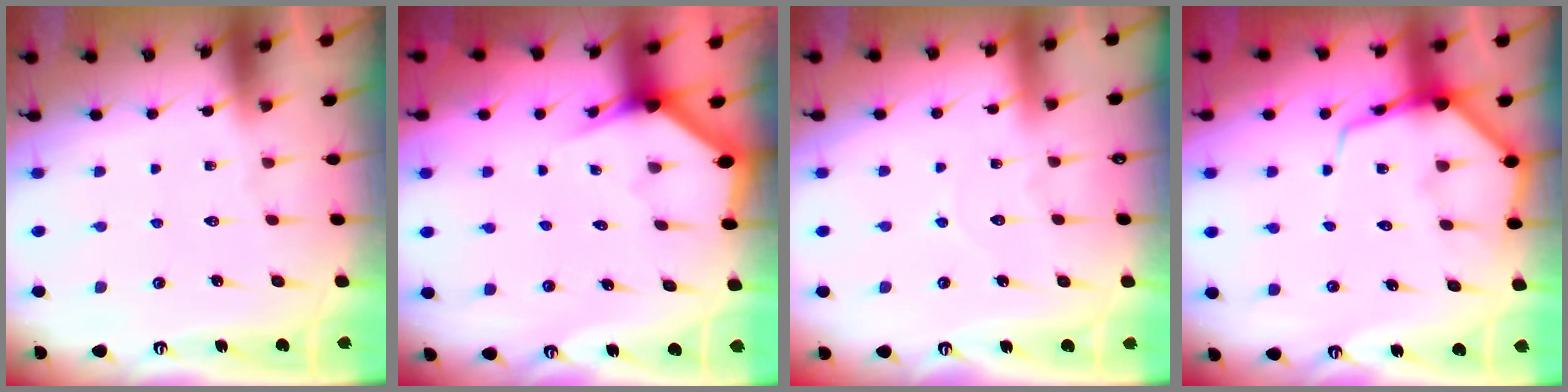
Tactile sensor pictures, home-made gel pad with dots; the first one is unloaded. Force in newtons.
{"total": 3.1, "press": 3.1, "slide": 0.1}
{"total": 3.0, "press": 3.0, "slide": 0.3}
{"total": 7.5, "press": 7.5, "slide": 0.9}